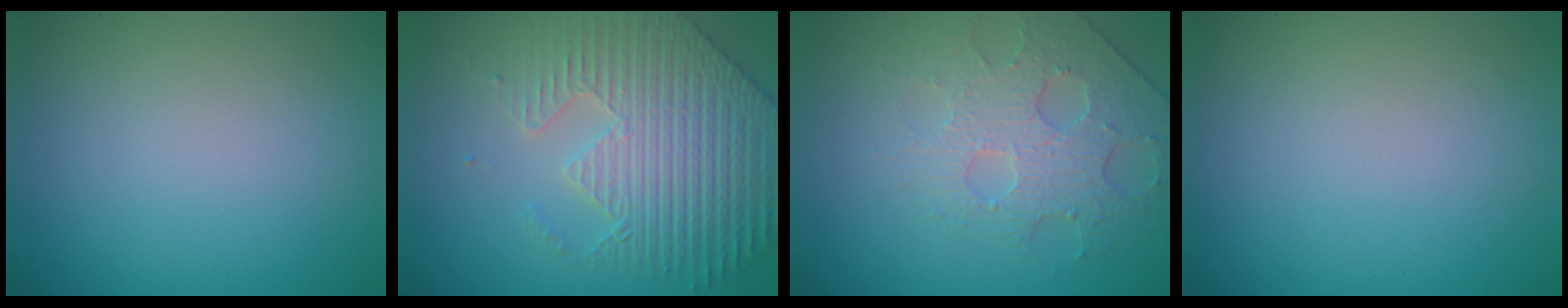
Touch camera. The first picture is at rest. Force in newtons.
{"total": 6.5, "press": 5.6, "slide": 3.2}
{"total": 4.0, "press": 3.8, "slide": 1.2}
{"total": 0.0}